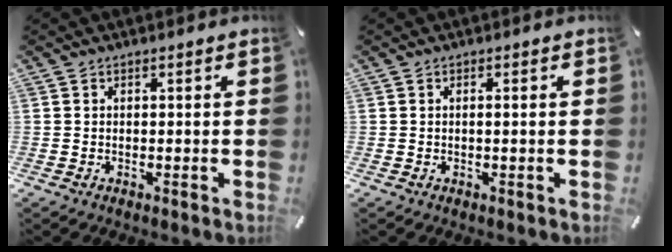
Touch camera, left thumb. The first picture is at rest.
{"total": 0.9, "force": [0.0, -0.1, 0.9], "torque": [-0.017, -0.002, 0.000]}